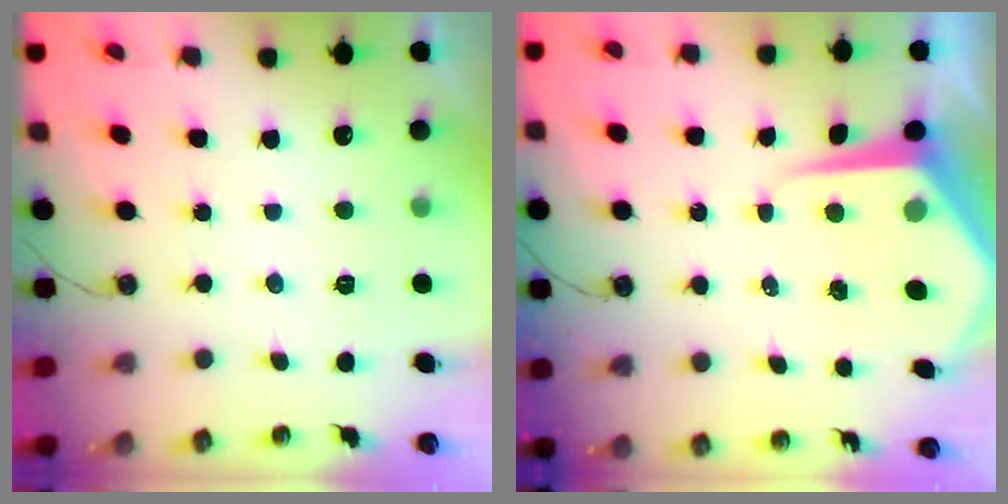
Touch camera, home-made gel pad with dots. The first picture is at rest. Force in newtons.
{"total": 8.9, "press": 8.9, "slide": 0.7}